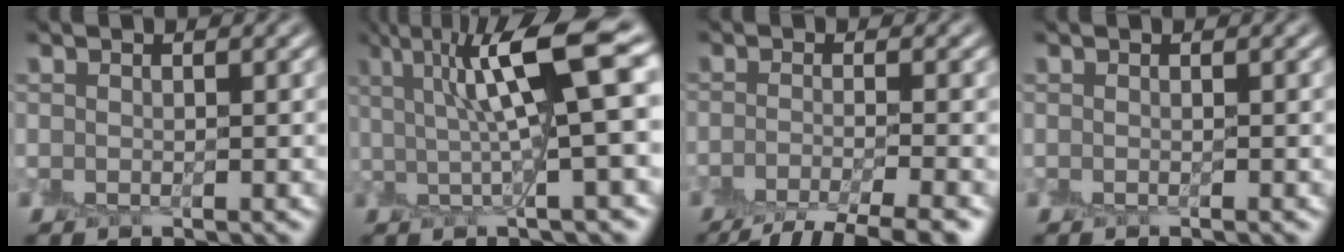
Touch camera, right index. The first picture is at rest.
{"total": 8.3, "force": [2.6, 1.3, 7.8], "torque": [-0.114, 0.009, 0.042]}
{"total": 5.8, "force": [-4.1, 1.2, 3.9], "torque": [-0.048, -0.005, -0.075]}
{"total": 0.0}